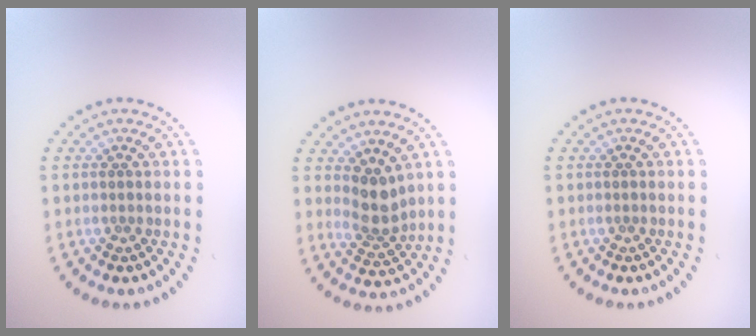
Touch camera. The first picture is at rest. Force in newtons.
{"total": 2.9, "press": 2.3, "slide": 1.8}
{"total": 0.0}